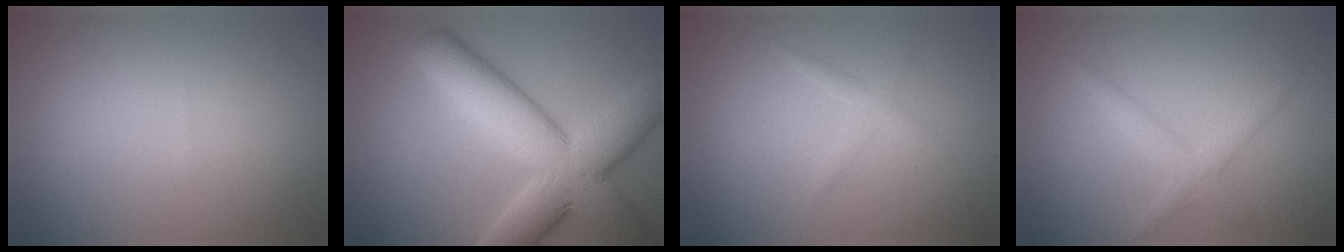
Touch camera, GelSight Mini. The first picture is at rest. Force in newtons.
{"total": 11.3, "press": 11.3, "slide": 0.2}
{"total": 1.3, "press": 1.3, "slide": 0.0}
{"total": 2.2, "press": 2.2, "slide": 0.1}